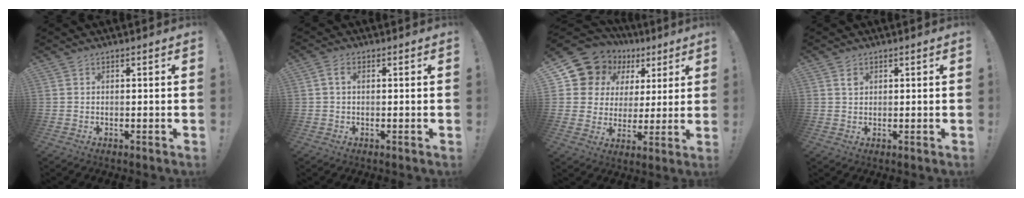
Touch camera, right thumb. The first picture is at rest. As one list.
[{"total": 2.5, "force": [0.6, 1.4, 2.0], "torque": [-0.038, 0.006, 0.010]}, {"total": 12.7, "force": [7.2, 9.8, 3.7], "torque": [-0.073, -0.045, 0.149]}, {"total": 1.3, "force": [0.8, 1.0, 0.5], "torque": [0.008, -0.007, 0.011]}]